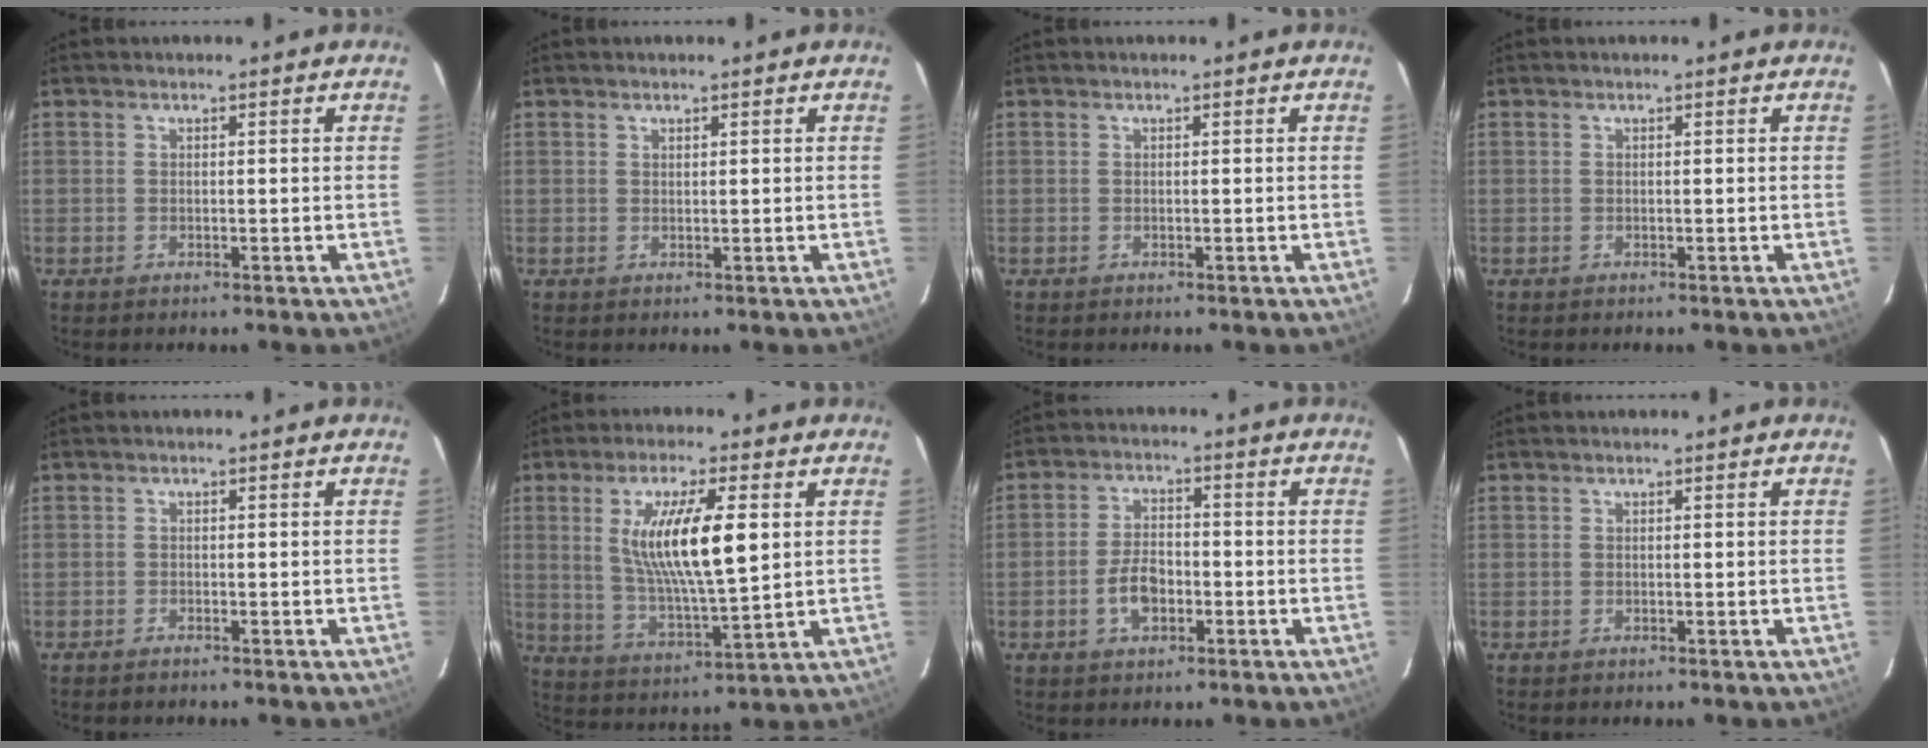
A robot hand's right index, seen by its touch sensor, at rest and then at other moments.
{"total": 0.6, "force": [0.5, 0.3, 0.1], "torque": [-0.002, 0.001, 0.010]}
{"total": 0.0}
{"total": 0.0}
{"total": 0.8, "force": [-0.8, 0.2, 0.1], "torque": [-0.006, 0.000, -0.015]}
{"total": 13.8, "force": [3.1, 2.9, 13.1], "torque": [-0.241, -0.008, 0.065]}
{"total": 6.1, "force": [-2.2, 3.6, 4.5], "torque": [-0.091, 0.009, -0.035]}
{"total": 0.0}